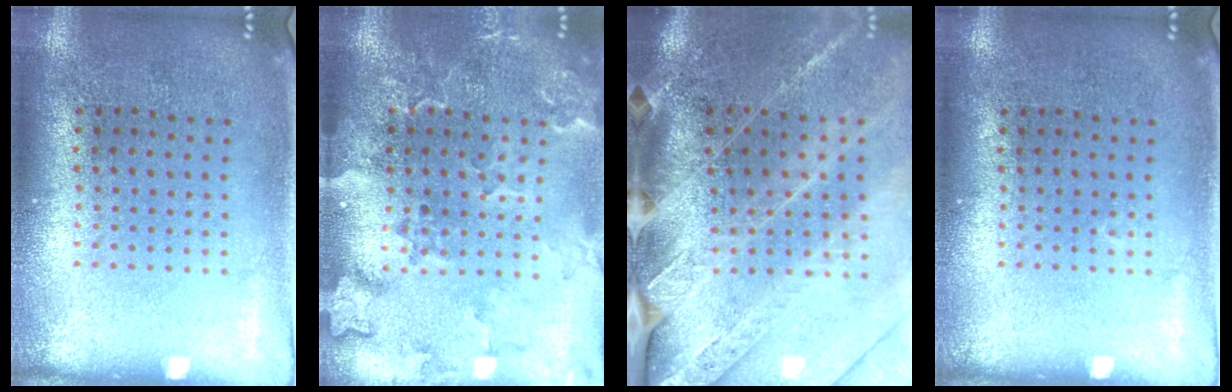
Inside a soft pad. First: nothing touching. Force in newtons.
{"total": 2.6, "press": 2.3, "slide": 1.1}
{"total": 3.9, "press": 3.2, "slide": 2.2}
{"total": 0.0}